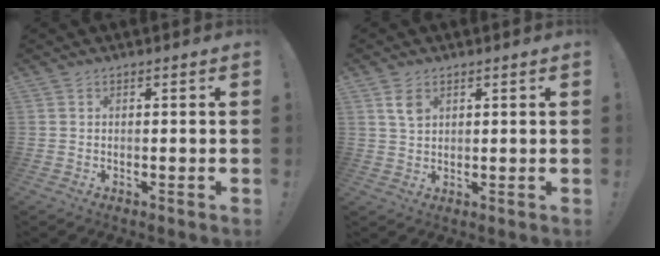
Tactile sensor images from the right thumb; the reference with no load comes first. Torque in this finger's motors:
{"motor_torque": [0.21, 0.55, 0.19, -0.10, -0.03]}